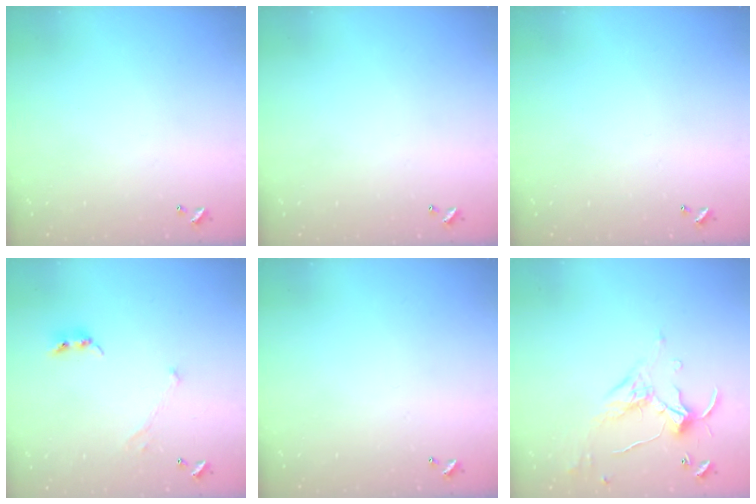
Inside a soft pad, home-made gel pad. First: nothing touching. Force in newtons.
{"total": 0.0}
{"total": 0.0}
{"total": 0.9, "press": 0.4, "slide": 0.8}
{"total": 0.0}
{"total": 1.5, "press": 1.3, "slide": 0.8}